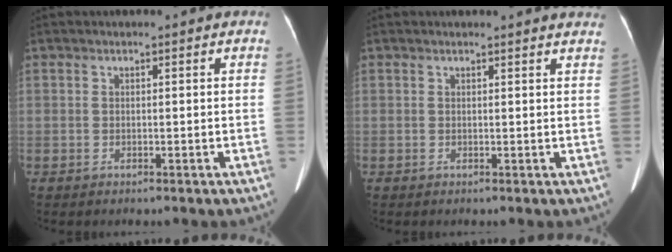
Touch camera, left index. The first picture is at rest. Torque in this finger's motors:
{"motor_torque": [0.00, -0.15, 0.19, 0.00]}